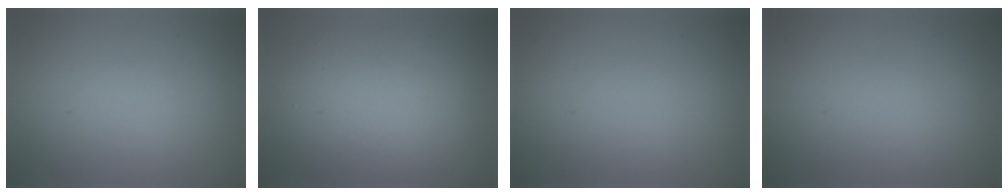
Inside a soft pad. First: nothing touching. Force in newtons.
{"total": 7.5, "press": 7.5, "slide": 0.2}
{"total": 0.0}
{"total": 0.0}